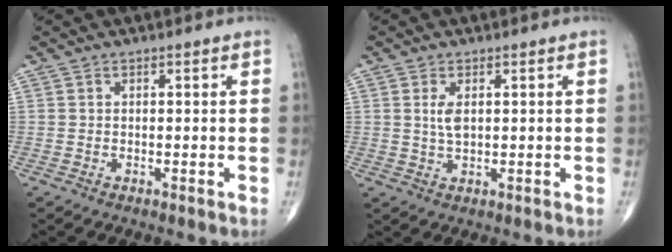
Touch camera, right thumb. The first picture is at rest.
{"total": 2.0, "force": [0.6, 0.9, 1.7], "torque": [-0.034, -0.003, 0.015]}